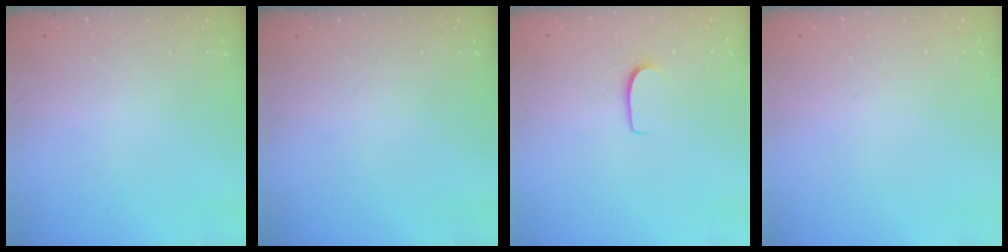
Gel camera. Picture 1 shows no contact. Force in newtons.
{"total": 0.0}
{"total": 5.8, "press": 5.8, "slide": 0.4}
{"total": 0.0}